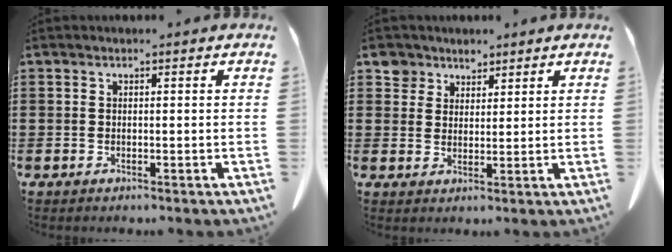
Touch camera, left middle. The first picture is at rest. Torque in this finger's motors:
{"motor_torque": [0.92, 1.21, -0.01, 0.01]}